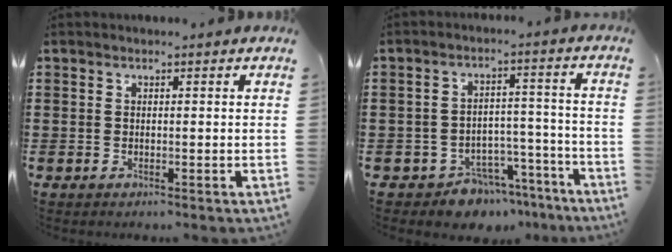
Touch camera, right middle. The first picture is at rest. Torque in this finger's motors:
{"motor_torque": [0.23, -0.04, 0.18, 0.05]}